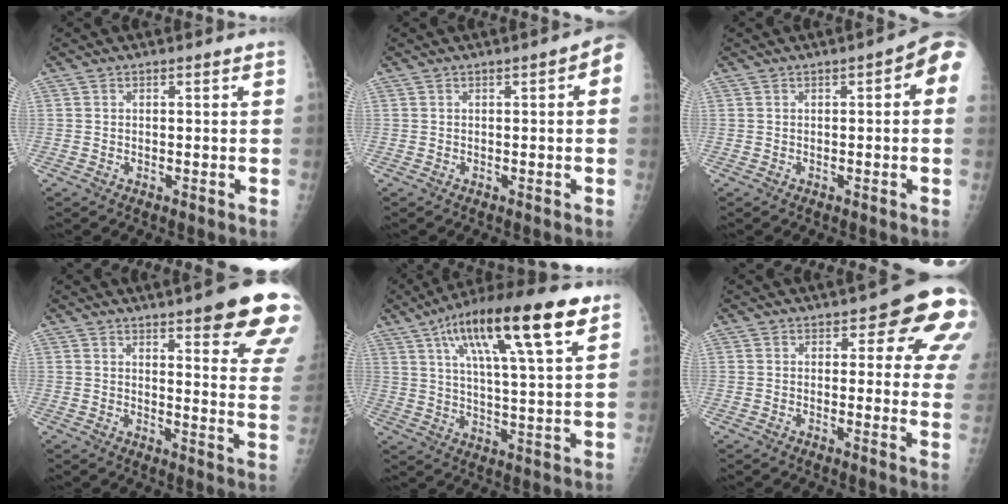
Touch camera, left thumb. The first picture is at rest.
{"total": 3.3, "force": [0.7, 1.1, 3.1], "torque": [-0.034, 0.011, 0.000]}
{"total": 5.8, "force": [1.3, 1.9, 5.3], "torque": [-0.054, 0.015, 0.003]}
{"total": 19.3, "force": [12.5, 3.8, 14.3], "torque": [-0.156, -0.052, 0.145]}
{"total": 21.7, "force": [10.7, 5.2, 18.2], "torque": [-0.286, -0.006, 0.172]}
{"total": 12.4, "force": [6.0, 5.0, 9.6], "torque": [-0.067, -0.024, 0.055]}